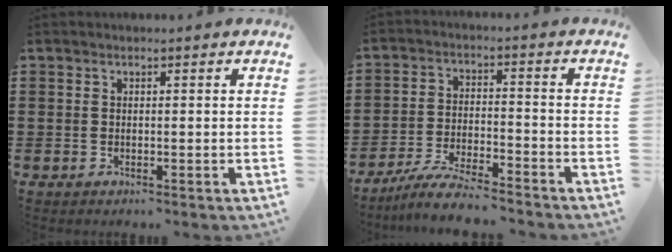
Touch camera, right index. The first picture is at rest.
{"total": 6.4, "force": [-6.0, 0.1, 2.2], "torque": [-0.054, -0.006, -0.116]}